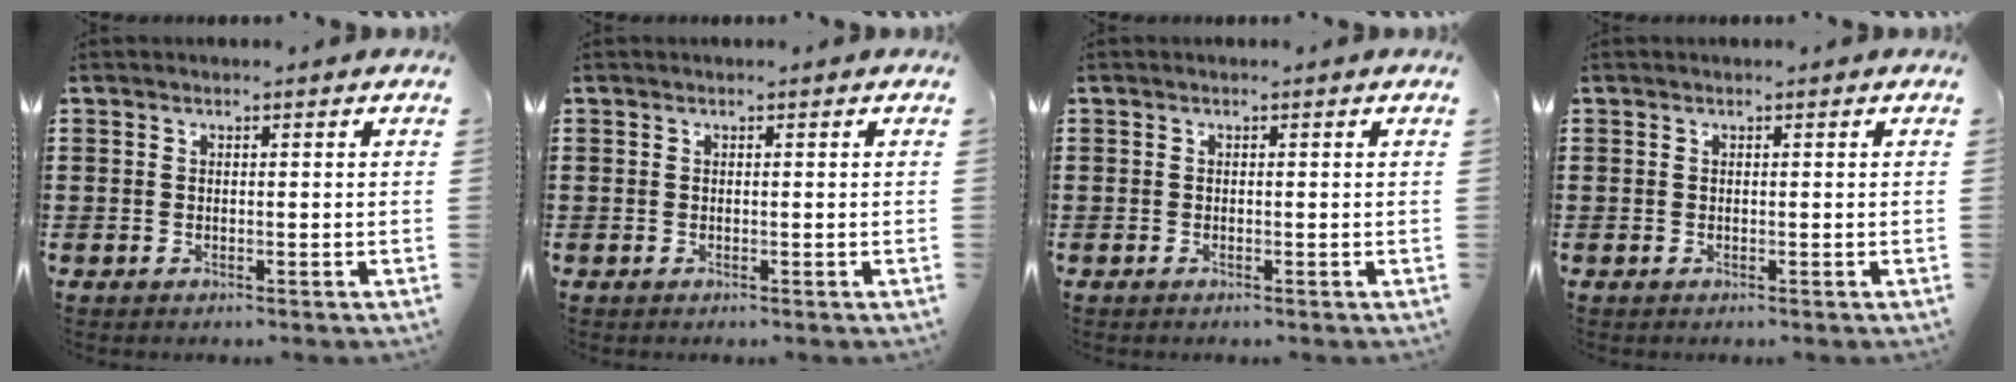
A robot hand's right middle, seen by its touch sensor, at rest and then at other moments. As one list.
[{"total": 0.0}, {"total": 0.0}, {"total": 0.0}]